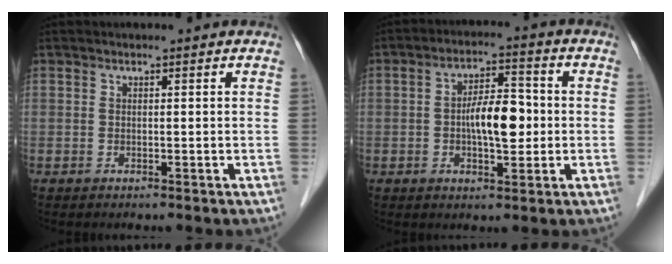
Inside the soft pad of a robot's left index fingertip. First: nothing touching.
{"total": 7.4, "force": [-0.6, 2.8, 6.9], "torque": [-0.123, 0.011, -0.012]}